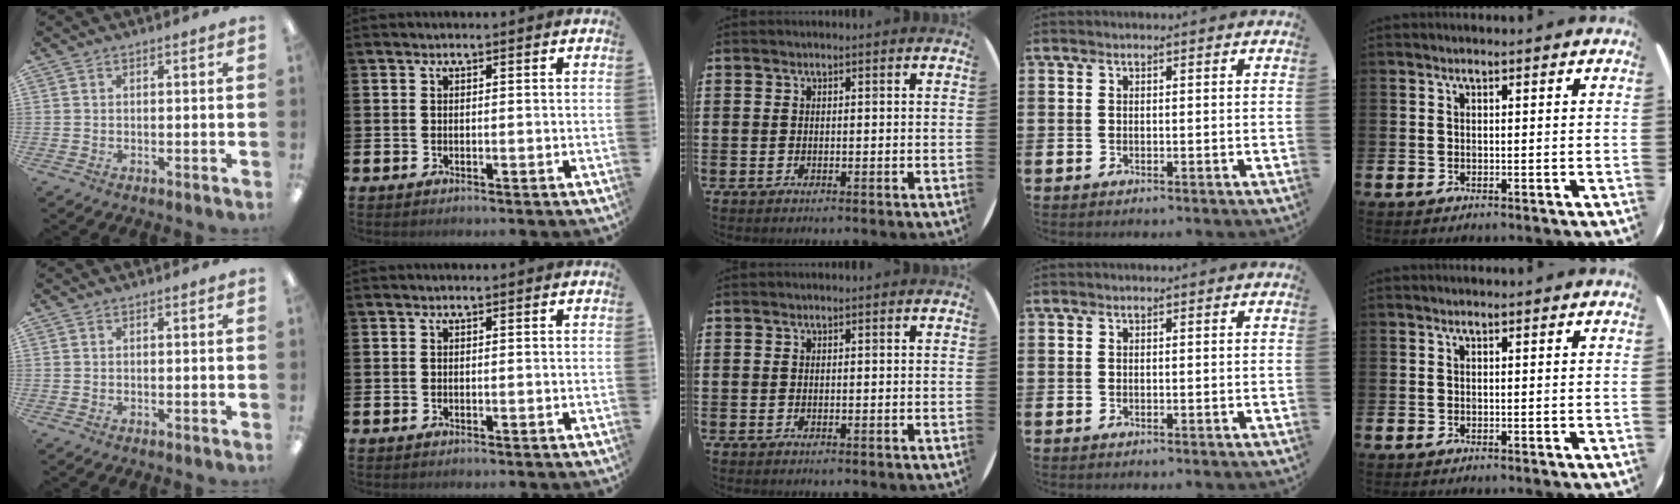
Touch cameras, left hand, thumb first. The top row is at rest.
{}